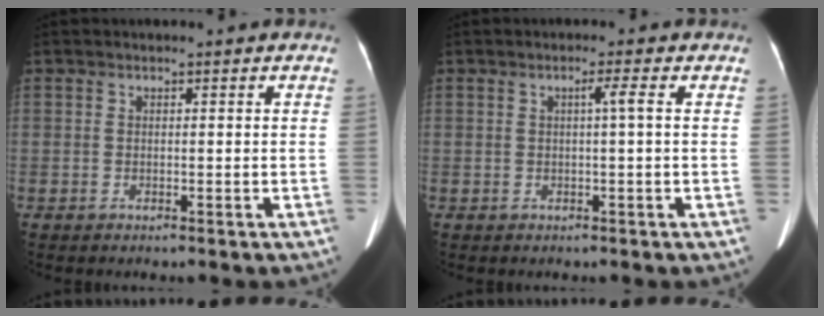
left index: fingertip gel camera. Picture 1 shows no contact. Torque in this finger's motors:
{"motor_torque": [0.18, -0.27, 0.02, 0.00]}